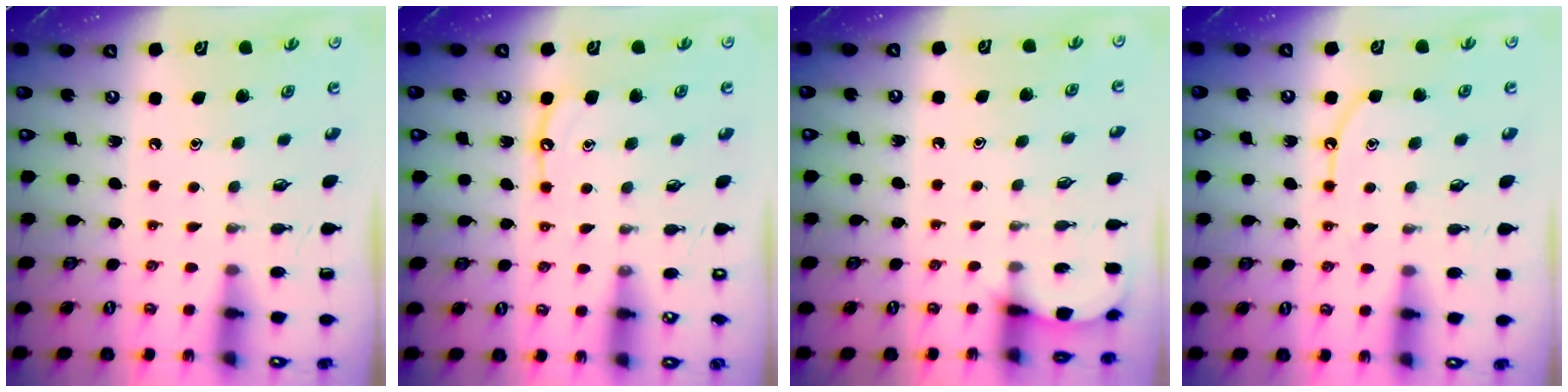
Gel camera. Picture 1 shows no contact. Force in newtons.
{"total": 6.8, "press": 6.7, "slide": 0.6}
{"total": 3.8, "press": 3.8, "slide": 0.4}
{"total": 7.6, "press": 7.5, "slide": 0.8}